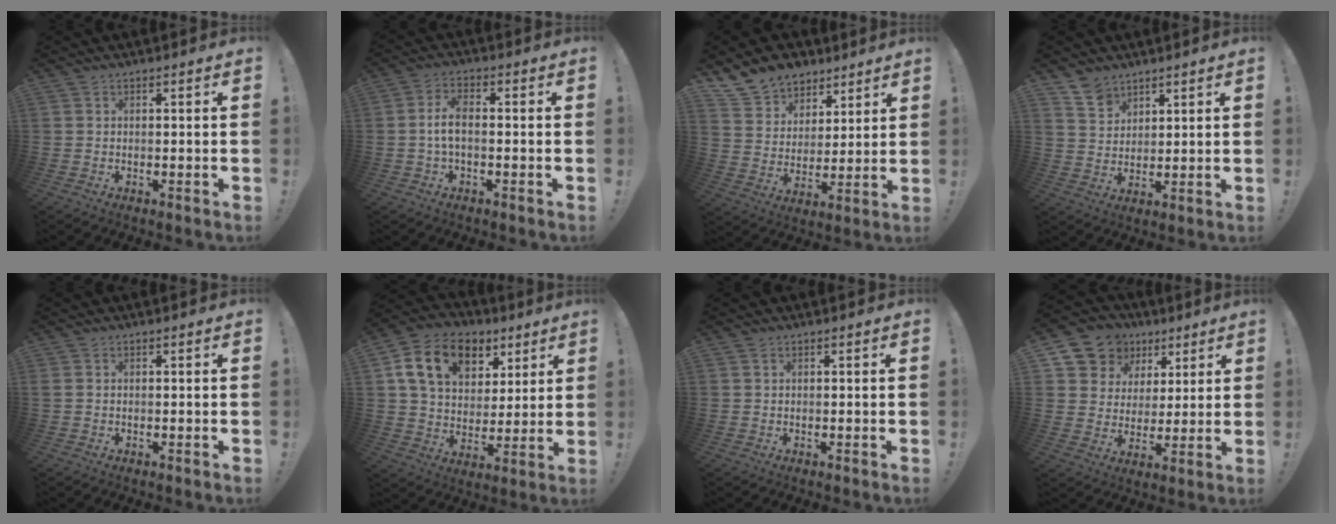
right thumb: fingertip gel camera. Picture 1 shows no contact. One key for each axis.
{"total": 5.8, "fx": -0.5, "fy": 2.4, "fz": 5.3, "tx": -0.117, "ty": 0.002, "tz": -0.011}
{"total": 11.8, "fx": 8.8, "fy": 7.7, "fz": 1.9, "tx": -0.042, "ty": -0.063, "tz": 0.173}
{"total": 7.1, "fx": 5.6, "fy": 4.3, "fz": 1.3, "tx": -0.024, "ty": -0.039, "tz": 0.109}
{"total": 0.6, "fx": 0.4, "fy": 0.3, "fz": 0.2, "tx": -0.007, "ty": 0.001, "tz": 0.008}
{"total": 17.4, "fx": 7.8, "fy": 12.6, "fz": 9.1, "tx": -0.142, "ty": -0.022, "tz": 0.148}
{"total": 0.7, "fx": 0.4, "fy": 0.4, "fz": 0.3, "tx": -0.001, "ty": -0.001, "tz": 0.008}
{"total": 11.0, "fx": 6.1, "fy": 8.8, "fz": 2.3, "tx": -0.043, "ty": -0.044, "tz": 0.127}